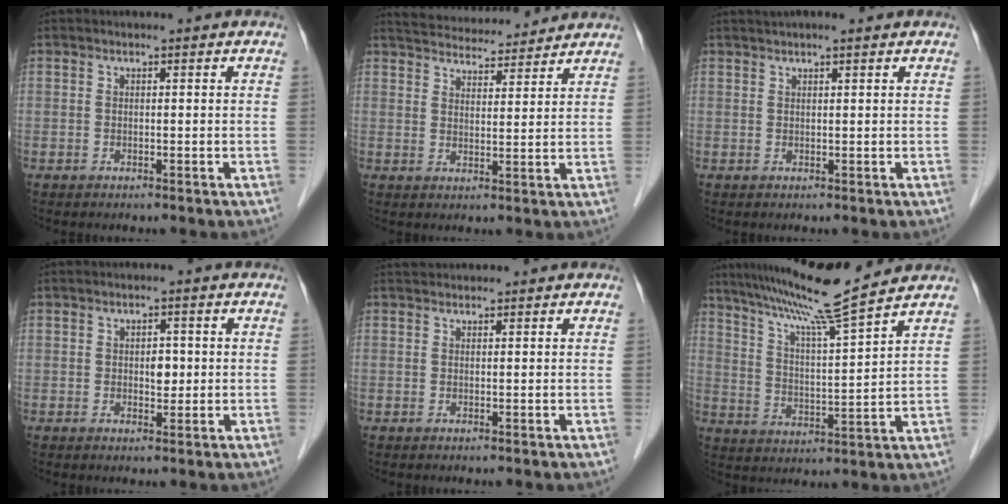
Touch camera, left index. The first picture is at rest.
{"total": 12.7, "force": [12.0, 2.1, 3.5], "torque": [-0.055, 0.023, 0.175]}
{"total": 3.9, "force": [3.2, 0.1, 2.2], "torque": [-0.031, 0.028, 0.050]}
{"total": 2.1, "force": [0.0, 1.3, 1.7], "torque": [-0.022, -0.002, 0.001]}
{"total": 1.8, "force": [1.8, 0.3, 0.3], "torque": [-0.007, 0.023, 0.032]}
{"total": 12.9, "force": [11.2, -2.0, 6.1], "torque": [-0.112, 0.000, 0.187]}